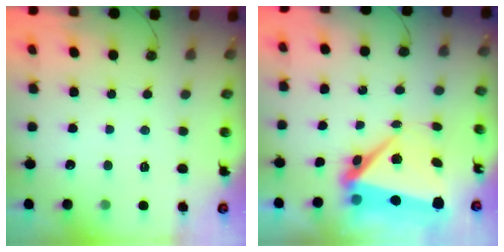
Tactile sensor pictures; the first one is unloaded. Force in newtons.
{"total": 12.6, "press": 9.1, "slide": 8.7}